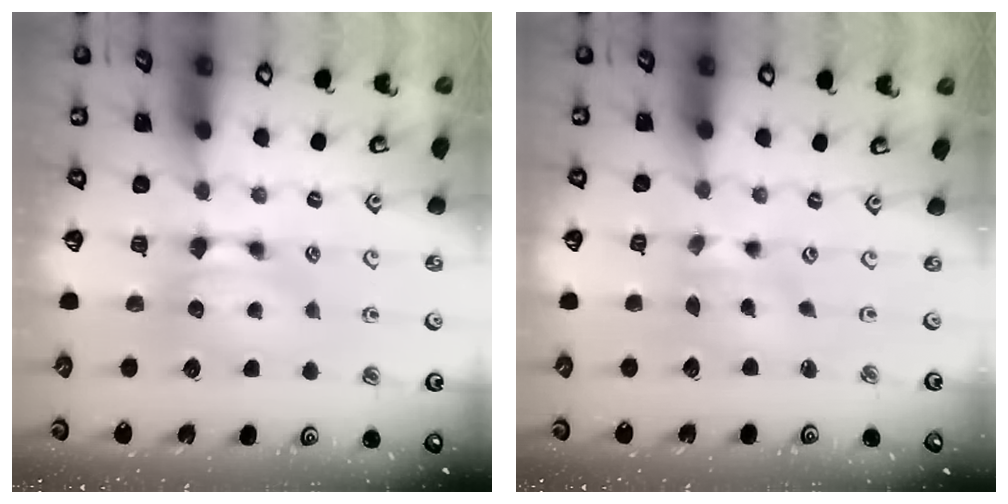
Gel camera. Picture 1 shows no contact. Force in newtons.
{"total": 2.3, "press": 2.1, "slide": 0.9}